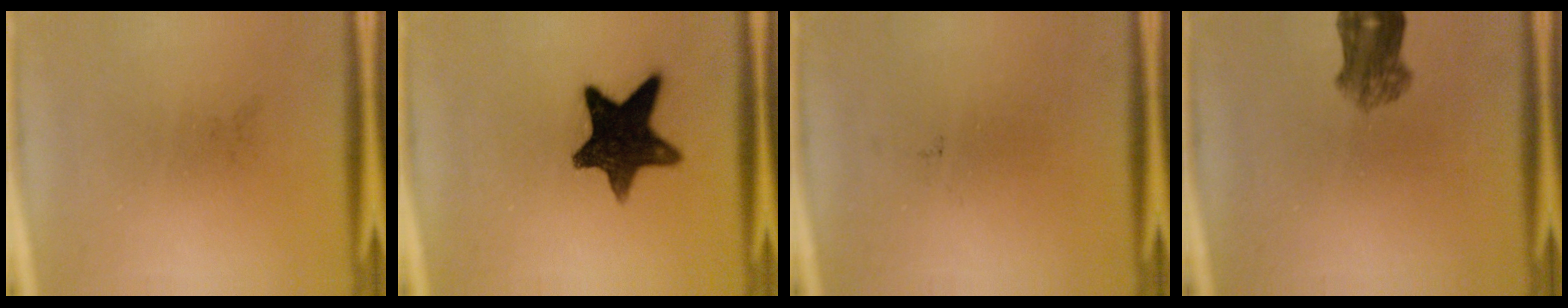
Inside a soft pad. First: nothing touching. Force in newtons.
{"total": 14.1}
{"total": 0.0}
{"total": 5.0}